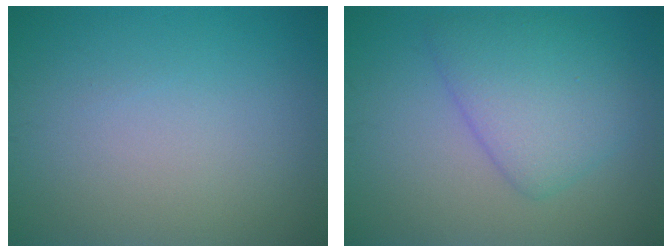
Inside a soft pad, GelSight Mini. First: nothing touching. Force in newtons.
{"total": 4.9, "press": 4.9, "slide": 0.3}